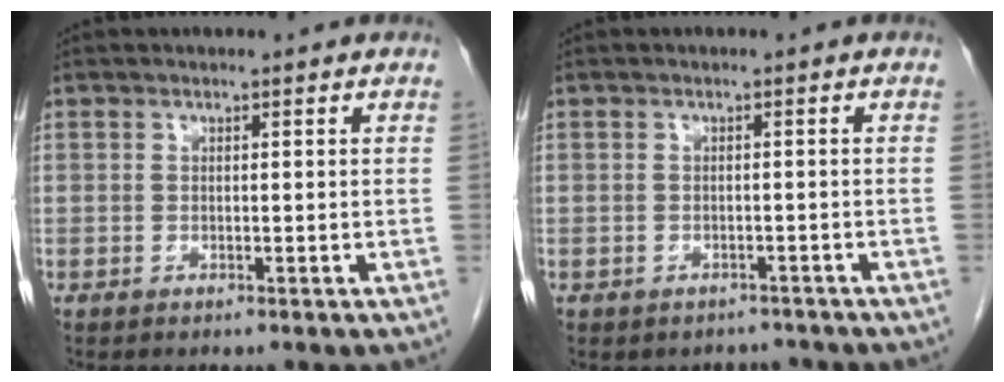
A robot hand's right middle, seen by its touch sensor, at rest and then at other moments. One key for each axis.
{"total": 3.2, "fx": -2.7, "fy": 1.7, "fz": -0.1, "tx": 0.005, "ty": 0.009, "tz": -0.035}